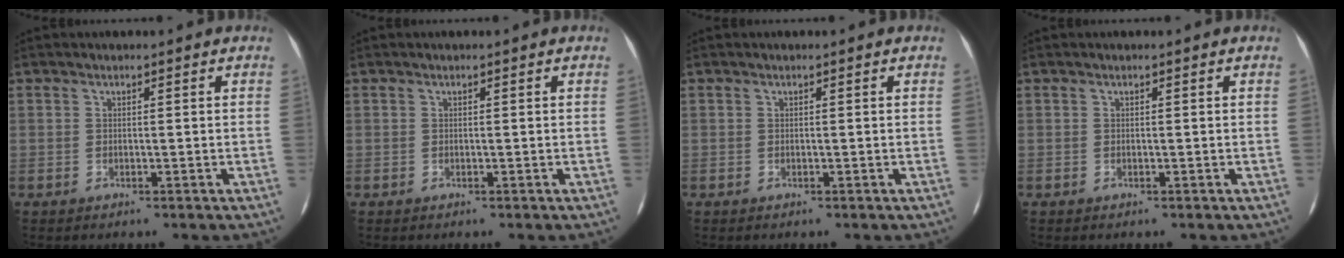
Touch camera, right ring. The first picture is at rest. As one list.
[{"total": 0.0}, {"total": 0.0}, {"total": 0.0}]